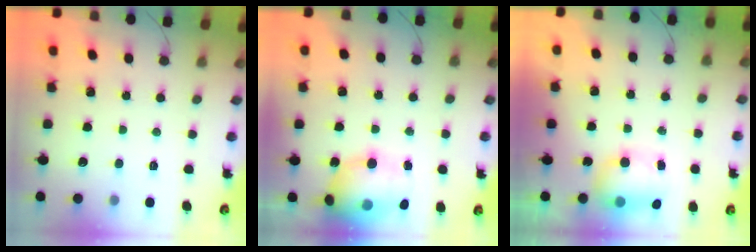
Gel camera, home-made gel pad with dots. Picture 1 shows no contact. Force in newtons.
{"total": 17.5, "press": 17.1, "slide": 3.4}
{"total": 7.9, "press": 7.9, "slide": 1.1}